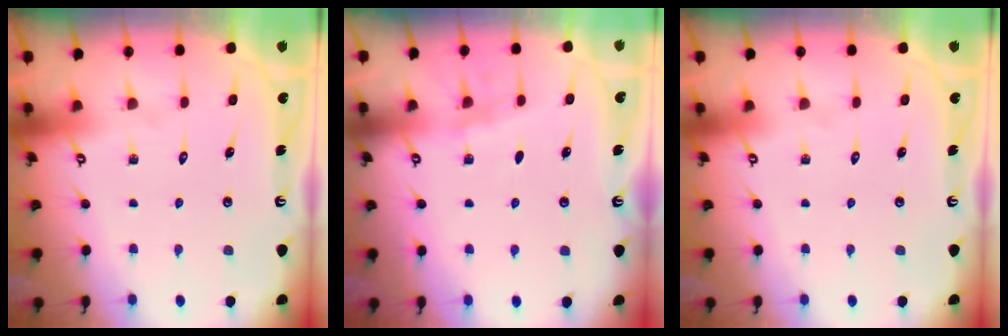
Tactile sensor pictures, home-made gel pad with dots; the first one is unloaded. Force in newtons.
{"total": 3.1, "press": 3.1, "slide": 0.4}
{"total": 0.0}